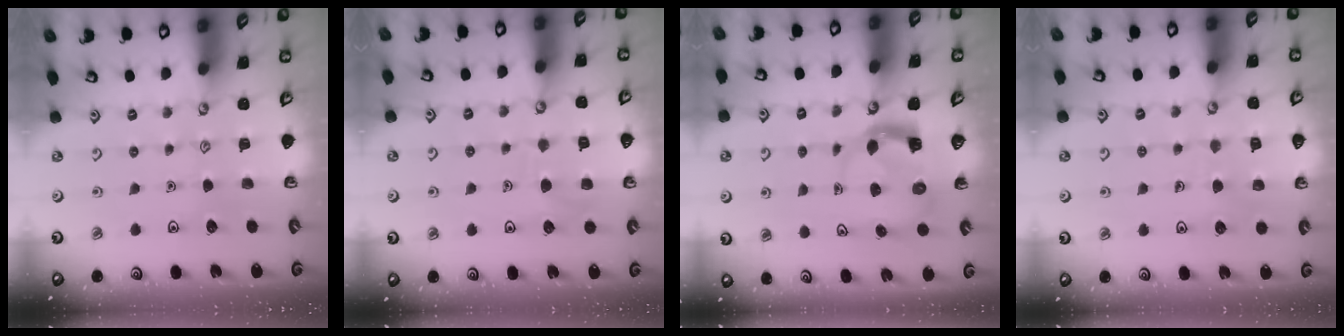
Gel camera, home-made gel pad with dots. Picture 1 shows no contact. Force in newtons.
{"total": 6.7, "press": 6.7, "slide": 0.7}
{"total": 3.8, "press": 3.8, "slide": 0.7}
{"total": 6.8, "press": 6.7, "slide": 0.5}